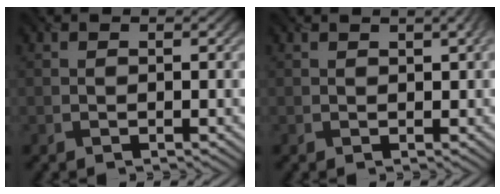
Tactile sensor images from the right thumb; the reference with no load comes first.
{"total": 1.7, "force": [1.0, 0.6, 1.3], "torque": [-0.018, 0.002, 0.019]}